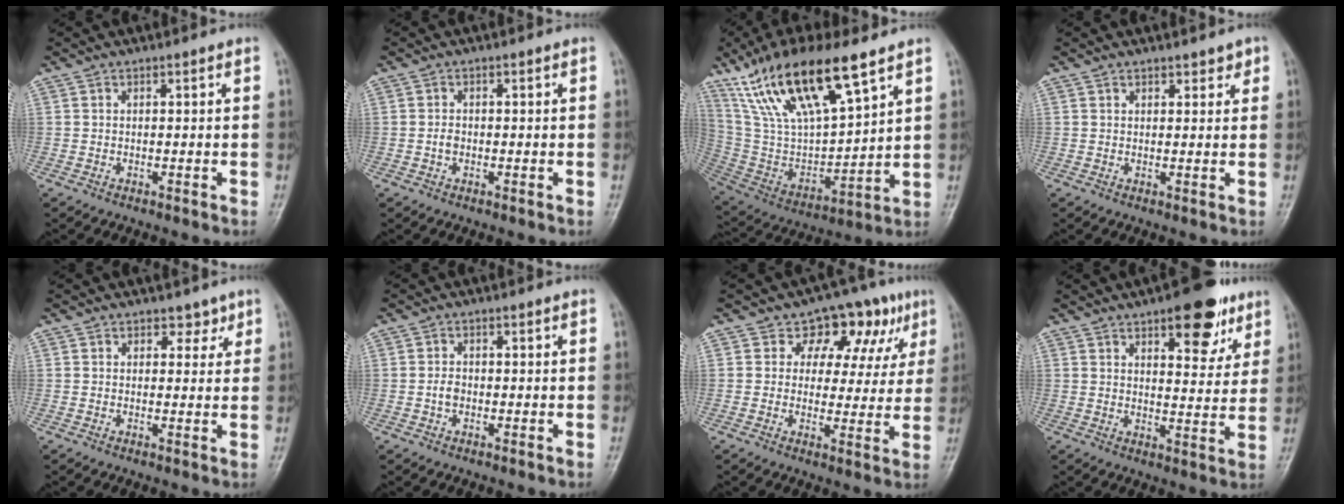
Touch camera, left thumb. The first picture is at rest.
{"total": 1.4, "force": [-0.4, 1.1, 0.9], "torque": [-0.013, 0.003, -0.009]}
{"total": 22.6, "force": [13.8, 7.4, 16.3], "torque": [-0.291, -0.036, 0.272]}
{"total": 2.0, "force": [1.5, 1.1, 0.7], "torque": [0.010, -0.008, 0.017]}
{"total": 2.7, "force": [1.8, 1.9, 0.8], "torque": [0.014, -0.008, 0.021]}
{"total": 2.1, "force": [-0.5, 1.5, 1.3], "torque": [-0.021, 0.007, -0.012]}
{"total": 11.5, "force": [5.7, 7.8, 6.2], "torque": [-0.020, -0.010, 0.070]}
{"total": 12.5, "force": [7.4, 5.3, 8.6], "torque": [-0.073, -0.033, 0.099]}